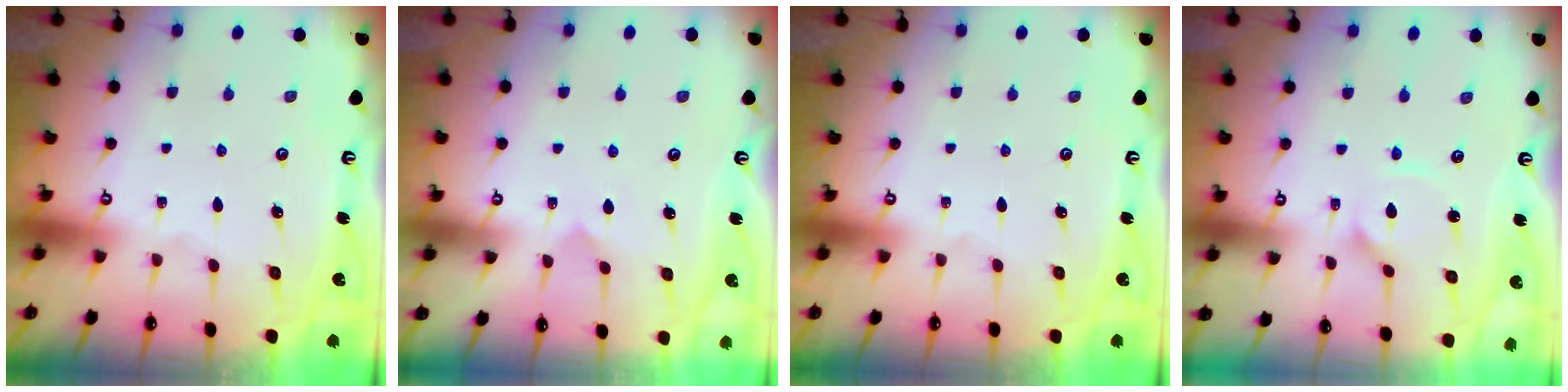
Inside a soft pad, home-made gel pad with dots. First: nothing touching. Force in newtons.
{"total": 4.8, "press": 4.8, "slide": 0.4}
{"total": 0.0}
{"total": 4.3, "press": 4.3, "slide": 0.4}